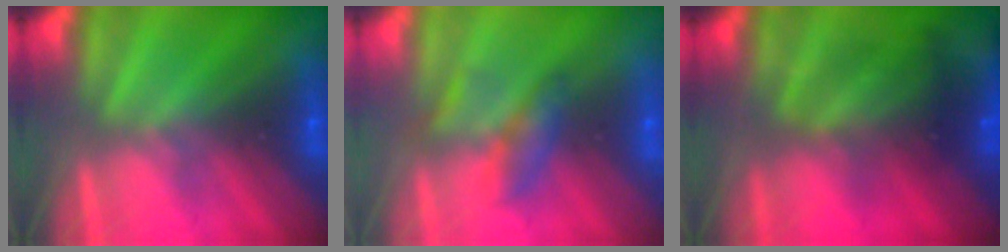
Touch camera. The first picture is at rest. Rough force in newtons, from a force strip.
{"total": 2.2}
{"total": 8.6}